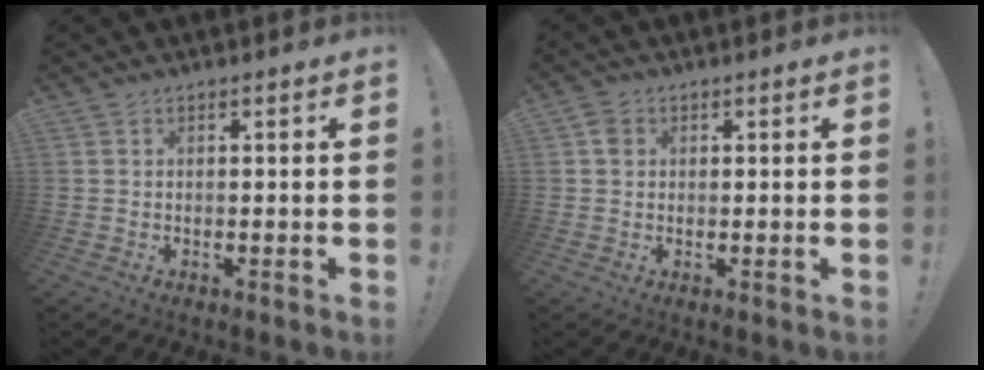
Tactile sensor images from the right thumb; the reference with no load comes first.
{"total": 3.0, "force": [0.8, 2.5, 1.4], "torque": [-0.016, 0.001, 0.015]}